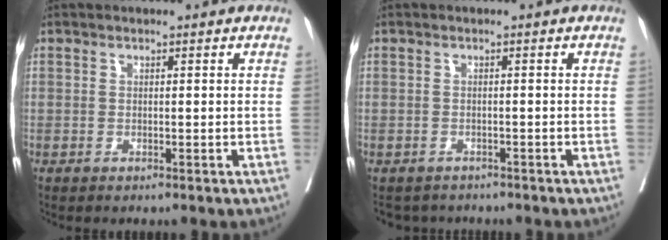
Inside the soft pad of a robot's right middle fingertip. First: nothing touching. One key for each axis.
{"total": 3.7, "fx": -3.4, "fy": 1.4, "fz": -0.4, "tx": 0.006, "ty": -0.004, "tz": -0.049}